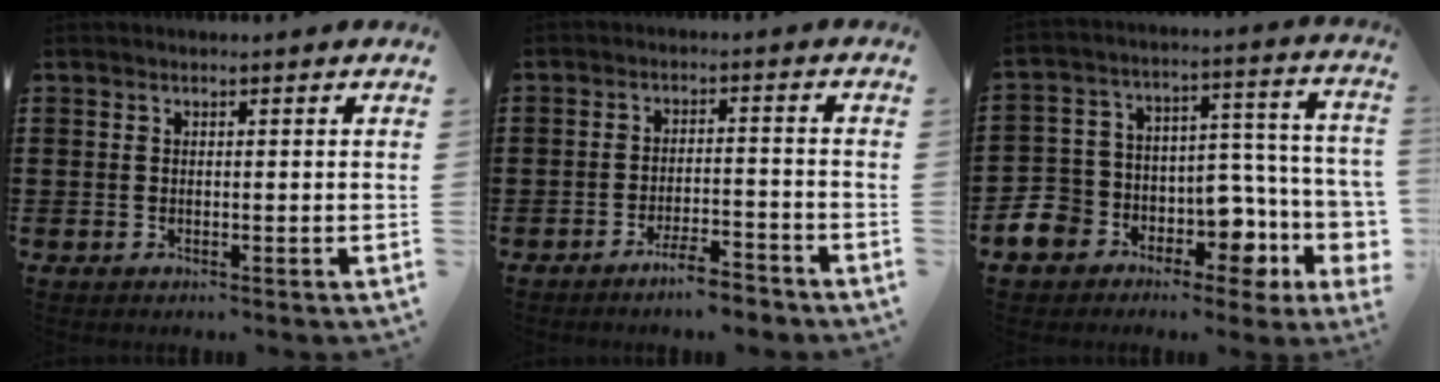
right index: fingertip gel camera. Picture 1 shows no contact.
{"total": 4.5, "force": [-4.0, 0.5, 1.9], "torque": [-0.030, 0.004, -0.076]}
{"total": 9.8, "force": [-4.5, 7.6, 4.1], "torque": [-0.085, -0.010, -0.072]}